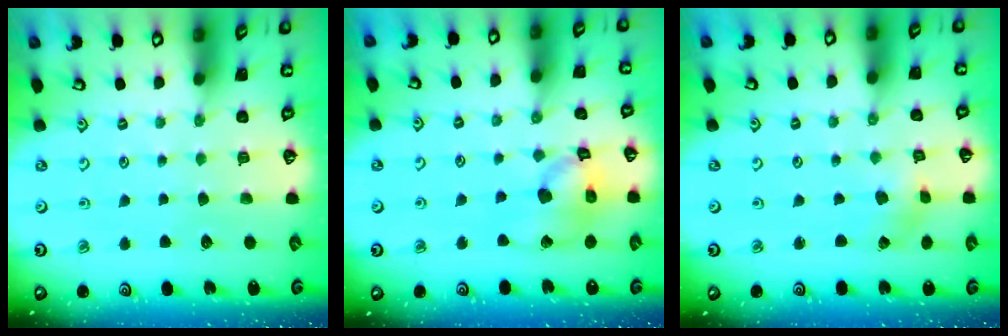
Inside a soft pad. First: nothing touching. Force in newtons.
{"total": 15.2, "press": 15.0, "slide": 2.1}
{"total": 0.8, "press": 0.8, "slide": 0.2}